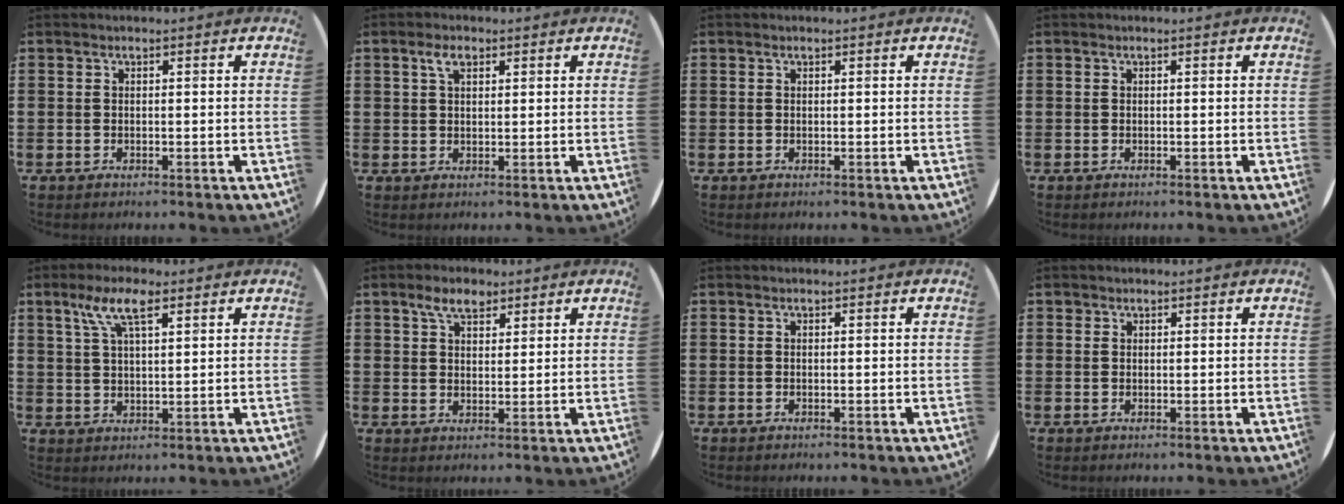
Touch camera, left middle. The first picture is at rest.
{"total": 2.5, "force": [1.5, 1.2, 1.5], "torque": [-0.025, 0.004, 0.025]}
{"total": 0.0}
{"total": 0.0}
{"total": 6.3, "force": [3.6, 2.1, 4.6], "torque": [-0.102, 0.011, 0.064]}
{"total": 4.5, "force": [3.2, 2.1, 2.3], "torque": [-0.036, 0.002, 0.056]}
{"total": 0.0}
{"total": 0.6, "force": [0.4, 0.3, -0.1], "torque": [0.002, 0.005, 0.008]}